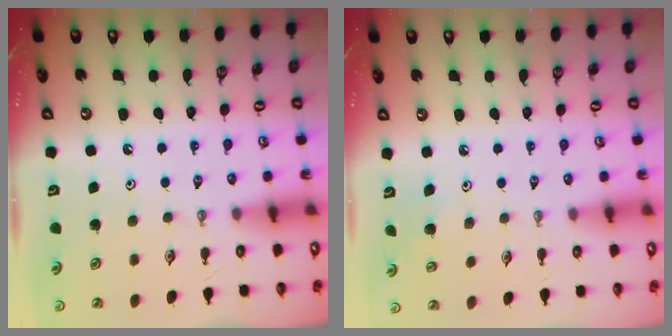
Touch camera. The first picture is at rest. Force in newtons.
{"total": 4.1, "press": 4.1, "slide": 0.4}